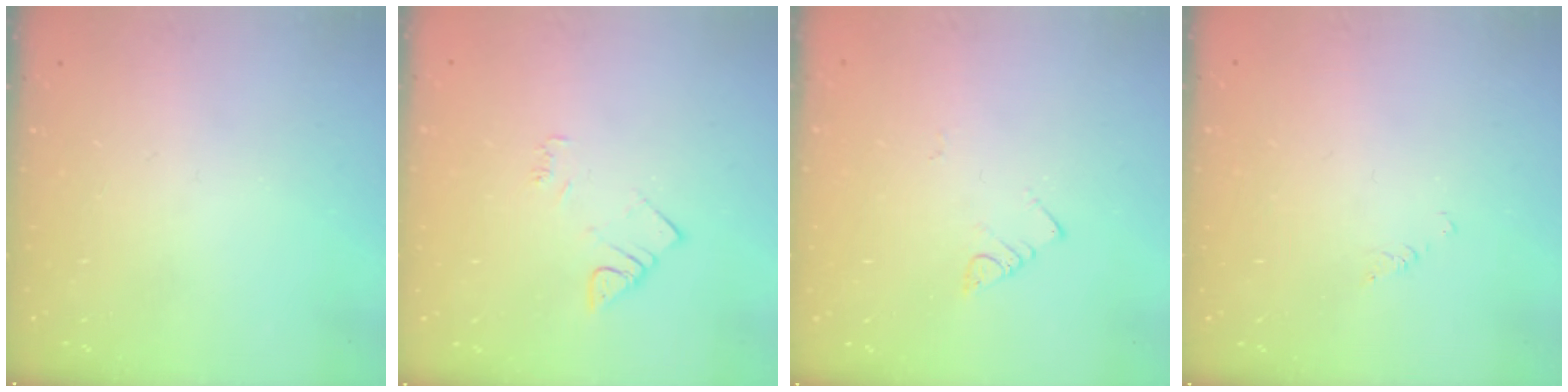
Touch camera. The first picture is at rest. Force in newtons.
{"total": 4.5, "press": 4.5, "slide": 0.5}
{"total": 2.7, "press": 2.6, "slide": 0.5}
{"total": 1.2, "press": 1.2, "slide": 0.2}